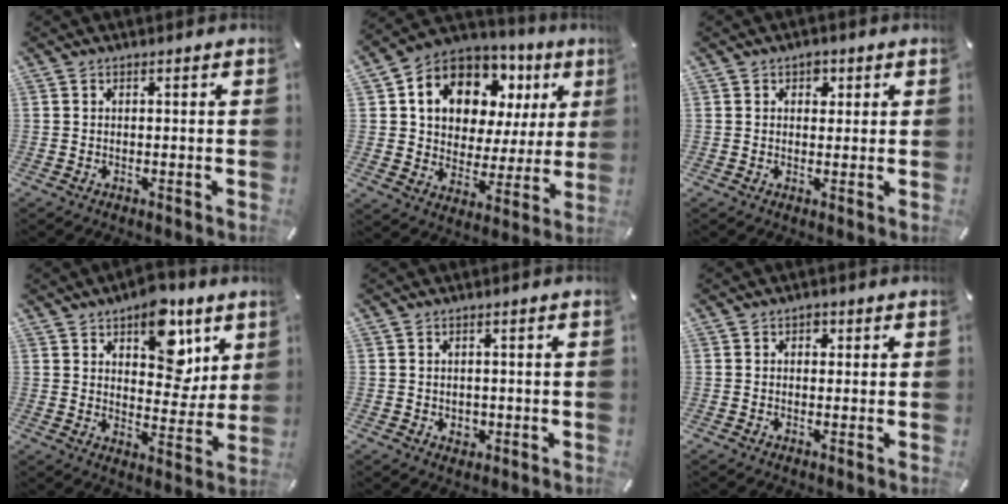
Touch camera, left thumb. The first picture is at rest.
{"total": 12.9, "force": [6.6, 9.4, 6.0], "torque": [-0.115, -0.038, 0.122]}
{"total": 2.3, "force": [1.0, 1.7, 1.1], "torque": [-0.003, -0.005, 0.011]}
{"total": 13.9, "force": [7.5, 8.4, 8.2], "torque": [-0.097, -0.042, 0.130]}
{"total": 1.8, "force": [-0.2, 1.6, 0.7], "torque": [-0.006, 0.000, -0.005]}
{"total": 1.4, "force": [0.4, 1.2, 0.6], "torque": [0.001, 0.001, 0.003]}